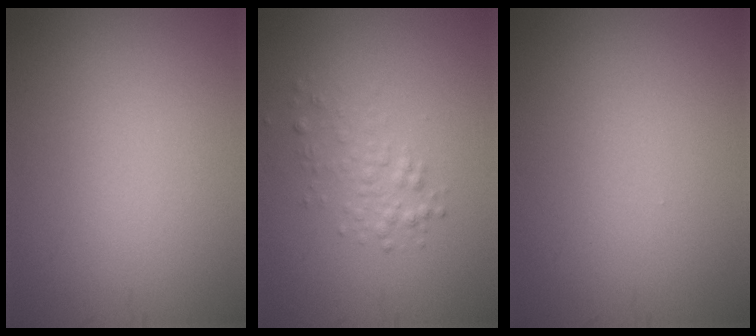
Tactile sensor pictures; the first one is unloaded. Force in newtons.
{"total": 1.8, "press": 1.8, "slide": 0.1}
{"total": 0.0}